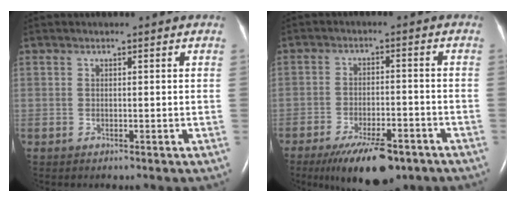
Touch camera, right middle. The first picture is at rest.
{"total": 11.2, "force": [-7.7, 3.7, 7.2], "torque": [-0.118, -0.011, -0.121]}